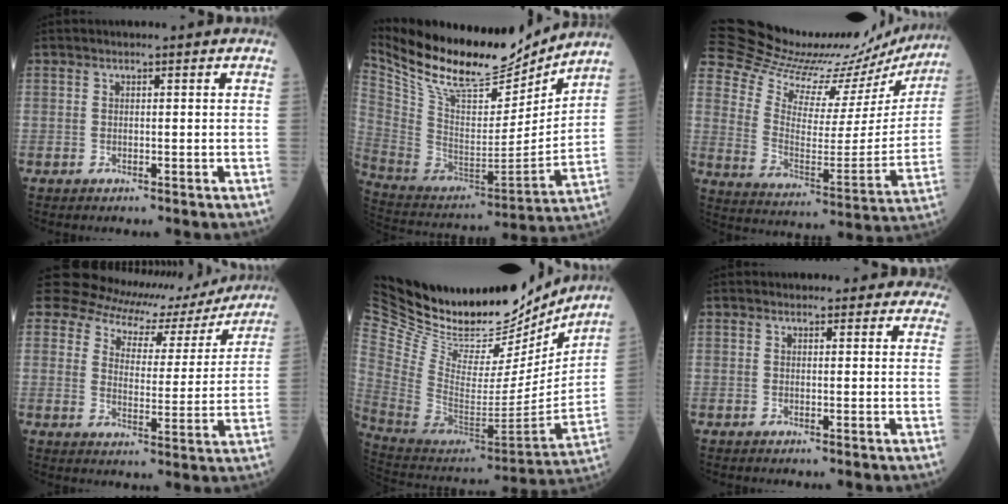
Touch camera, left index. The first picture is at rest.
{"total": 22.1, "force": [19.6, 5.2, 8.8], "torque": [-0.176, -0.020, 0.334]}
{"total": 28.0, "force": [26.6, 5.1, 7.2], "torque": [-0.127, -0.085, 0.369]}
{"total": 15.0, "force": [13.0, 6.5, 3.8], "torque": [-0.051, 0.007, 0.155]}
{"total": 34.8, "force": [29.7, 10.7, 14.8], "torque": [-0.293, -0.032, 0.463]}
{"total": 6.5, "force": [5.8, 2.8, 0.4], "torque": [0.032, 0.004, 0.040]}